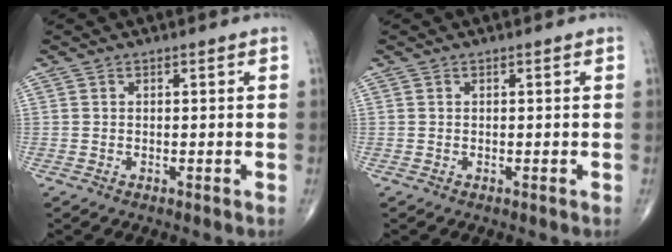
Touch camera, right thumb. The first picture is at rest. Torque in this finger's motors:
{"motor_torque": [0.00, 0.00, 0.00, 0.00, 0.00]}